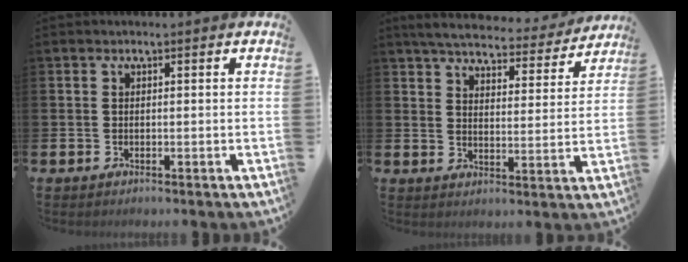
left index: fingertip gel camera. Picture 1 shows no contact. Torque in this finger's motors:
{"motor_torque": [0.55, -0.54, 0.27, 0.08]}